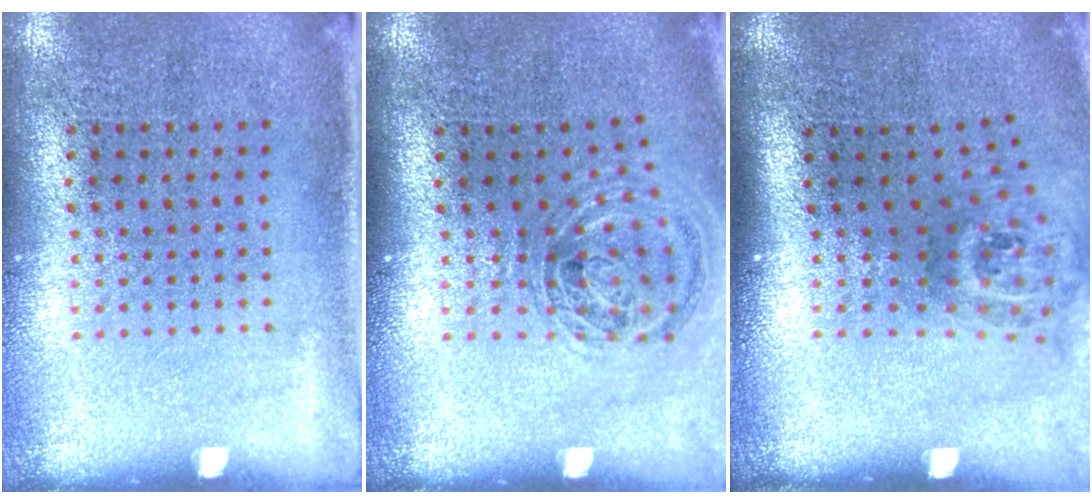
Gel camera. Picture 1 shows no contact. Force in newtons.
{"total": 1.2, "press": 1.1, "slide": 0.4}
{"total": 1.9, "press": 1.3, "slide": 1.4}